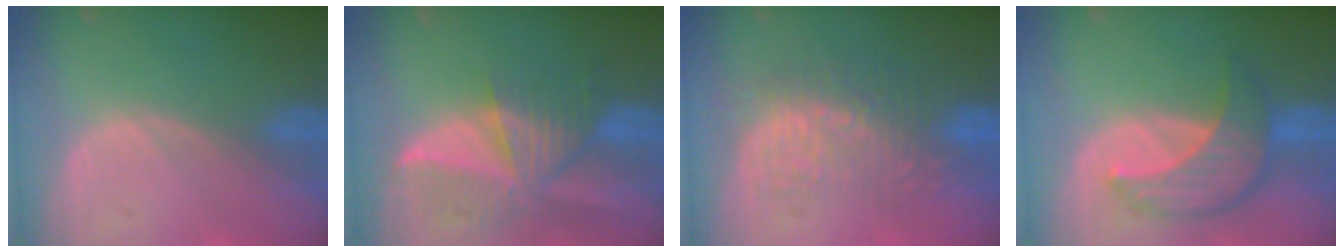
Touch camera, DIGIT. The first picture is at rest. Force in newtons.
{"total": 9.9, "press": 8.7, "slide": 4.7}
{"total": 8.9, "press": 8.5, "slide": 2.5}
{"total": 7.9, "press": 7.5, "slide": 2.4}